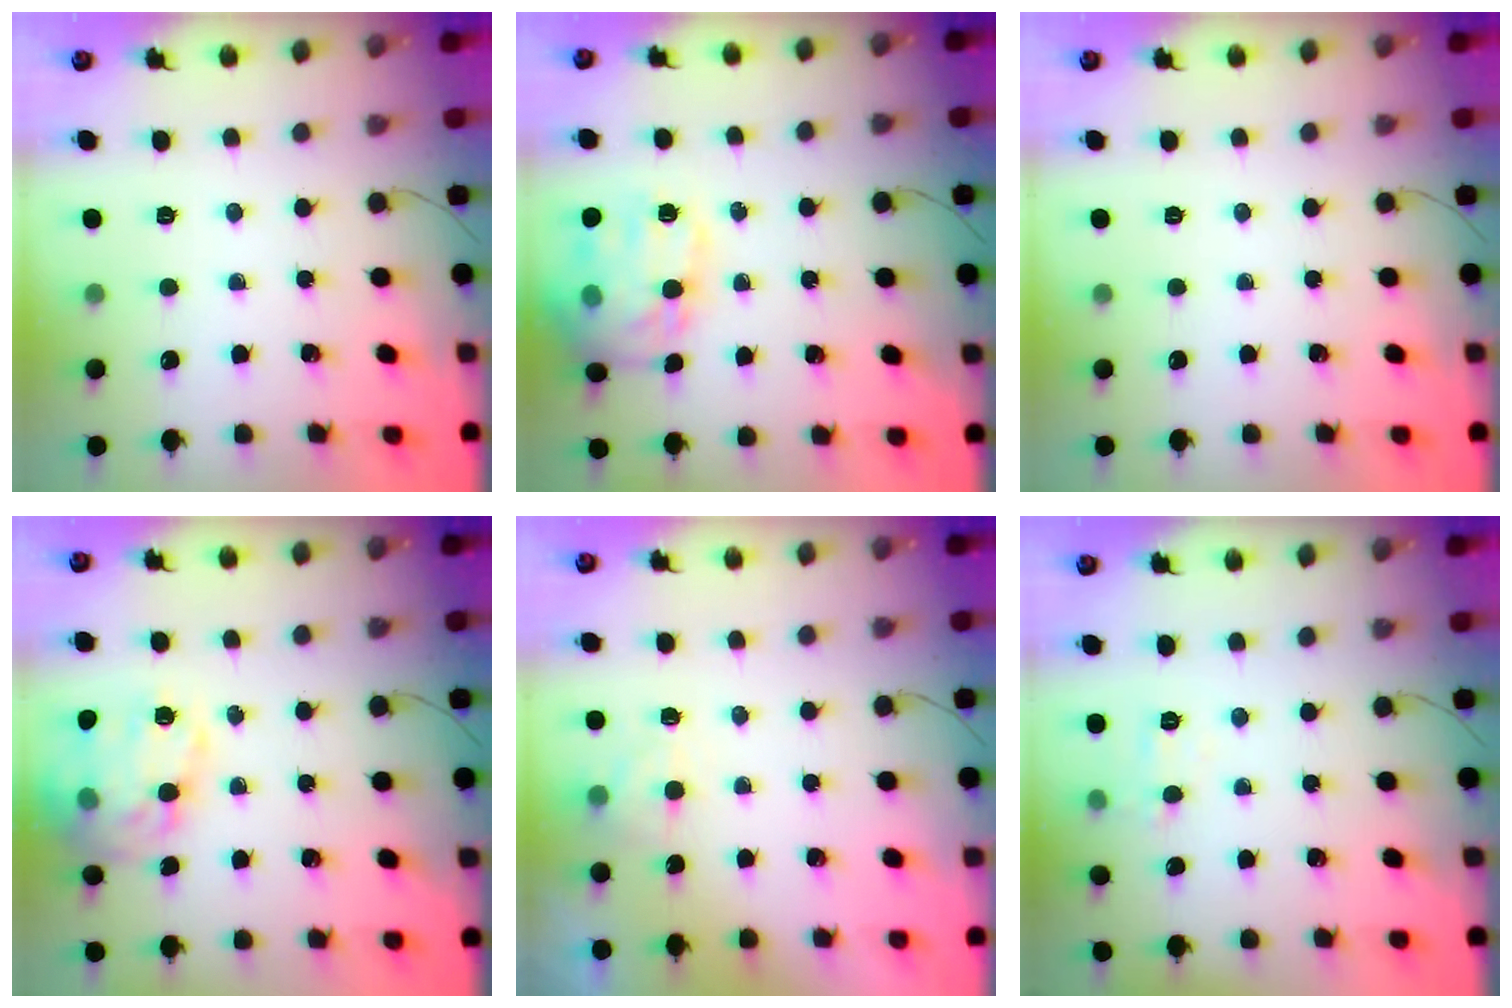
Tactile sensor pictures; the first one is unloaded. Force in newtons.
{"total": 18.0, "press": 18.0, "slide": 1.3}
{"total": 0.0}
{"total": 19.7, "press": 19.6, "slide": 2.1}
{"total": 2.9, "press": 2.5, "slide": 1.5}
{"total": 3.8, "press": 3.6, "slide": 1.3}